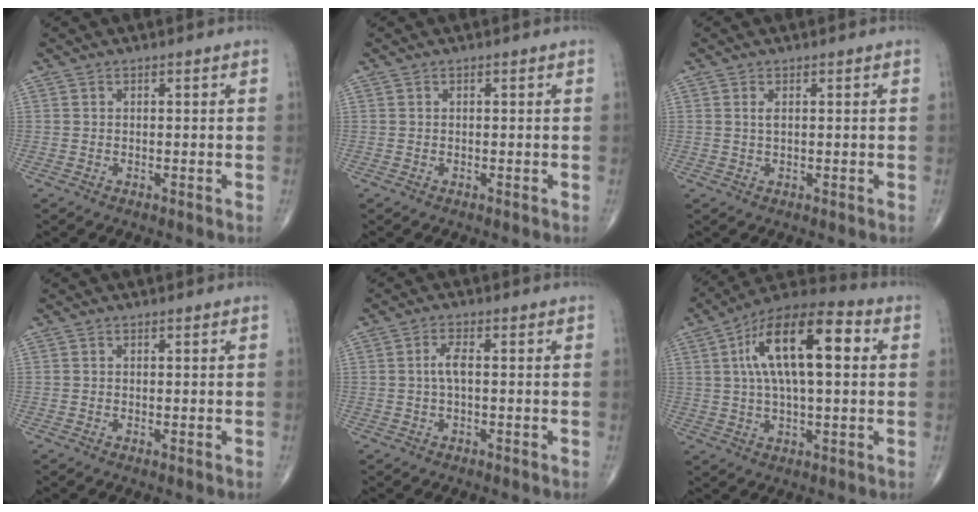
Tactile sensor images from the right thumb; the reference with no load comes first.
{"total": 0.0}
{"total": 1.3, "force": [0.4, 0.5, 1.1], "torque": [-0.026, 0.001, 0.010]}
{"total": 0.0}
{"total": 2.7, "force": [0.0, 0.8, 2.5], "torque": [-0.058, 0.005, -0.003]}
{"total": 18.3, "force": [4.0, 7.4, 16.2], "torque": [-0.268, 0.026, 0.059]}